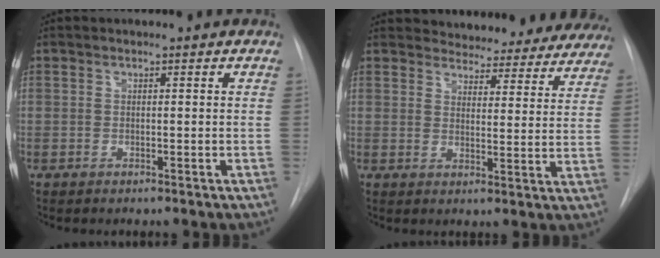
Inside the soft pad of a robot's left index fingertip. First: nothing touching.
{"total": 21.3, "force": [19.8, 6.5, 4.4], "torque": [-0.058, -0.044, 0.228]}